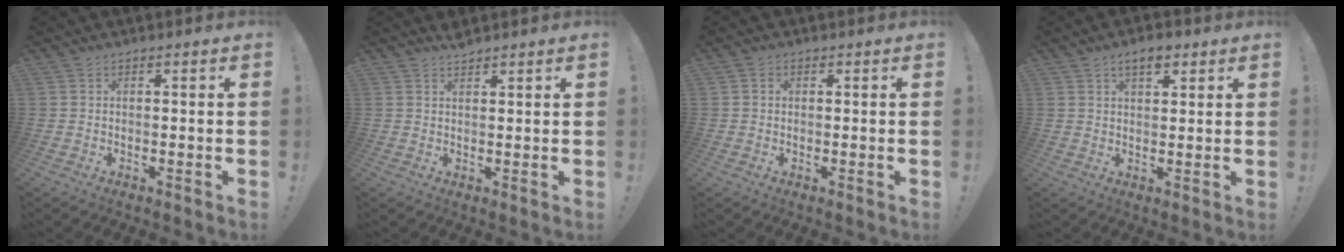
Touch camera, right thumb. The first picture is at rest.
{"total": 1.9, "force": [1.9, 0.1, 0.5], "torque": [-0.010, -0.011, 0.034]}
{"total": 0.7, "force": [0.0, 0.7, 0.2], "torque": [-0.006, 0.004, 0.001]}
{"total": 4.9, "force": [2.9, 2.3, 3.1], "torque": [-0.048, -0.006, 0.049]}